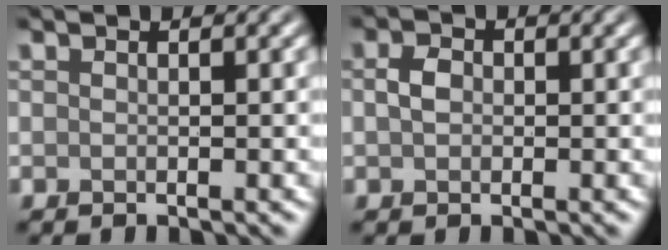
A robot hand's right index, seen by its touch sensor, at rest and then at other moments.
{"total": 1.6, "force": [-0.1, 1.2, 1.1], "torque": [-0.027, 0.005, -0.006]}